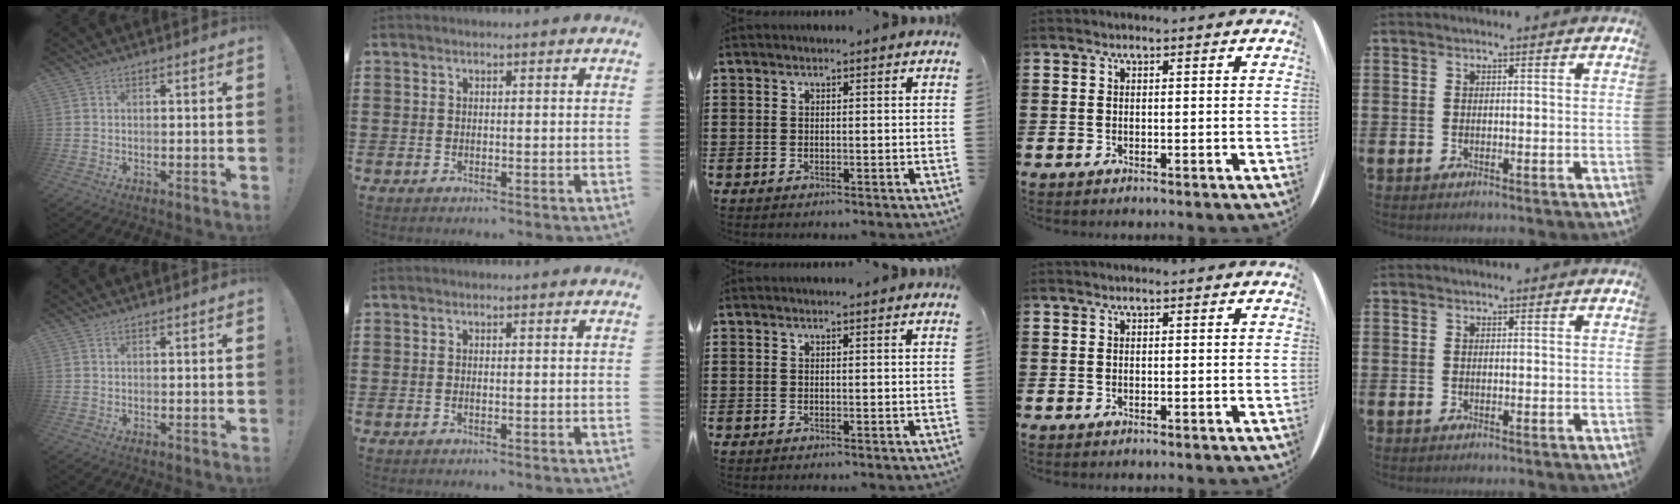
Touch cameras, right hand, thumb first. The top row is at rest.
{}